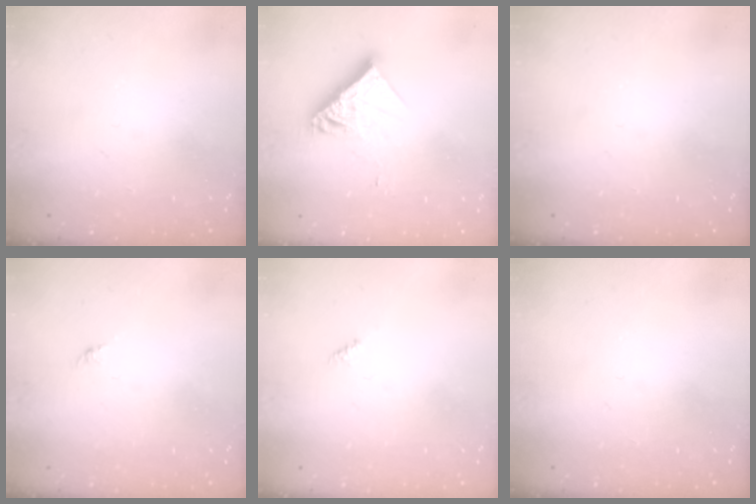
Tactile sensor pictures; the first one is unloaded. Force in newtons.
{"total": 12.1, "press": 12.0, "slide": 1.1}
{"total": 0.0}
{"total": 0.0}
{"total": 0.0}
{"total": 0.0}